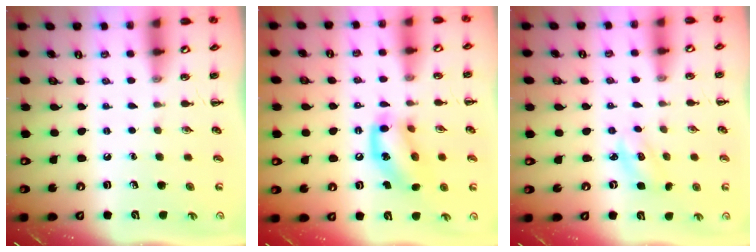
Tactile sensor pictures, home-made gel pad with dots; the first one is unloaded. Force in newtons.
{"total": 14.4, "press": 14.1, "slide": 2.5}
{"total": 2.8, "press": 2.7, "slide": 0.7}